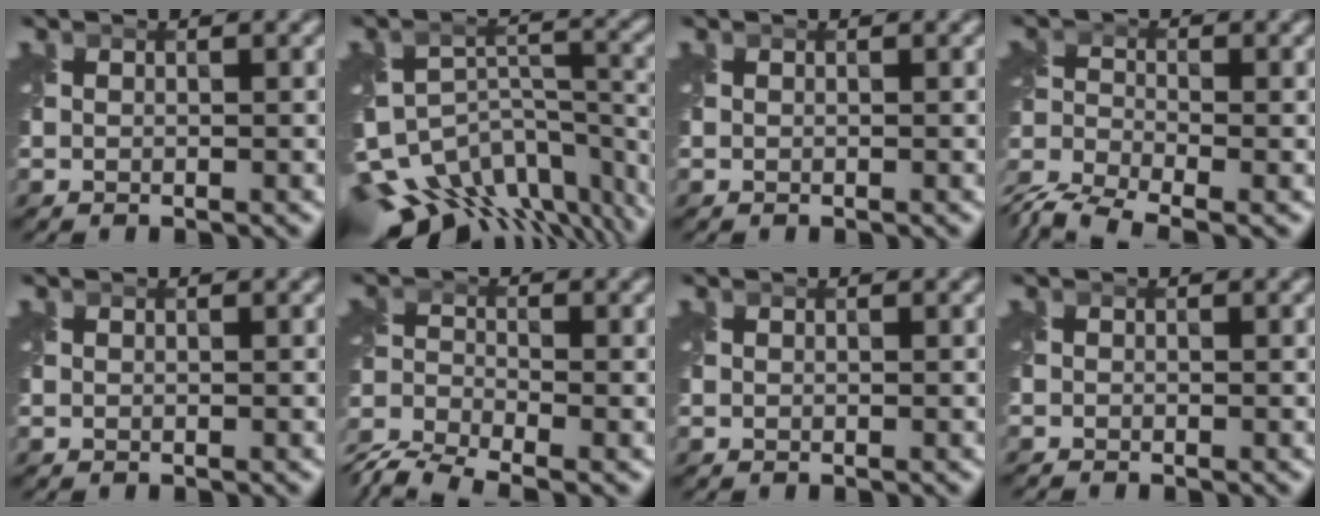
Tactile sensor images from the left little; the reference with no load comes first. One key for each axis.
{"total": 13.9, "fx": -10.7, "fy": 6.3, "fz": 6.3, "tx": -0.113, "ty": -0.008, "tz": -0.124}
{"total": 0.0}
{"total": 7.9, "fx": -6.2, "fy": 3.0, "fz": 3.8, "tx": -0.084, "ty": -0.028, "tz": -0.109}
{"total": 0.0}
{"total": 7.6, "fx": -6.3, "fy": 2.4, "fz": 3.3, "tx": -0.068, "ty": -0.024, "tz": -0.119}
{"total": 0.0}
{"total": 0.7, "fx": -0.7, "fy": 0.0, "fz": 0.0, "tx": 0.002, "ty": -0.008, "tz": -0.015}